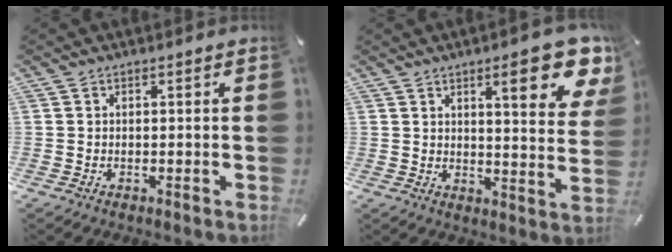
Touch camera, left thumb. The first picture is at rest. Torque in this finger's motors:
{"motor_torque": [0.77, -0.25, 0.35, -0.02, 0.11]}